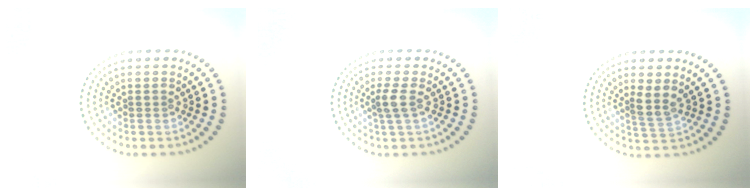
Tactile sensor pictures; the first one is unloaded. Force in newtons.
{"total": 1.8, "press": 1.4, "slide": 1.1}
{"total": 2.1, "press": 1.7, "slide": 1.3}